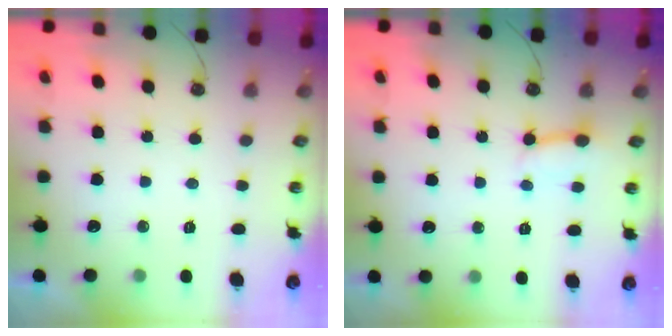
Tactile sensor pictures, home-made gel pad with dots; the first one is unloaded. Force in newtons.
{"total": 3.4, "press": 3.4, "slide": 0.1}